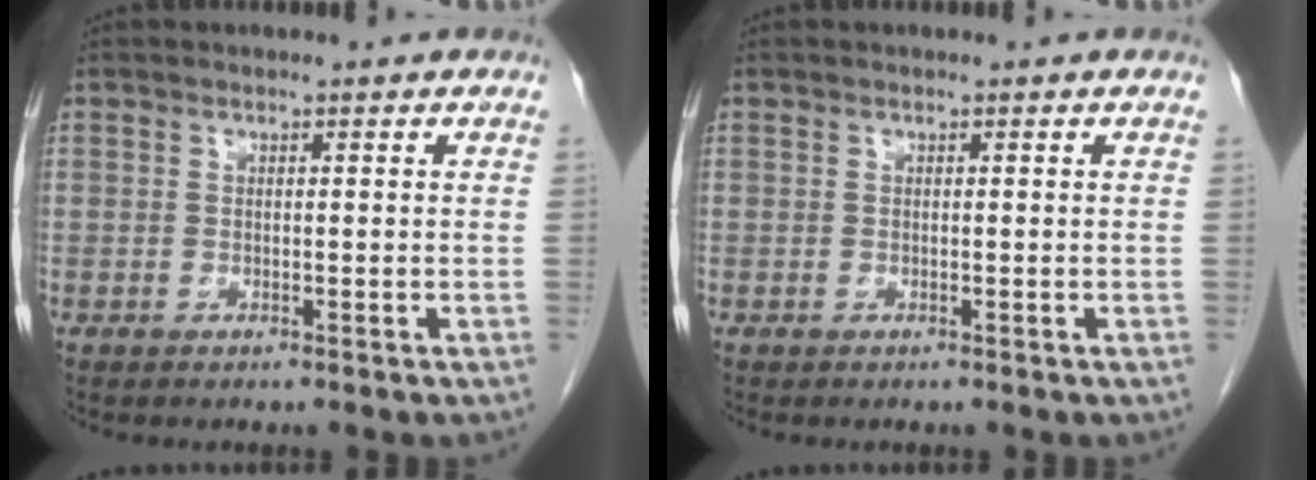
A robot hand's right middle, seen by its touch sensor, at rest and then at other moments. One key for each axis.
{"total": 0.0}